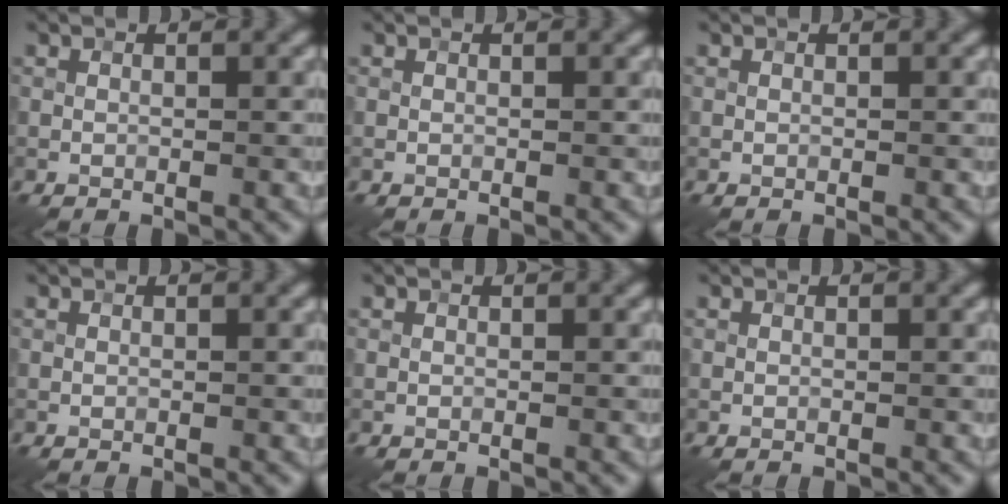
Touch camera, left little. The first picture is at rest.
{"total": 0.0}
{"total": 0.0}
{"total": 0.0}
{"total": 0.0}
{"total": 0.0}